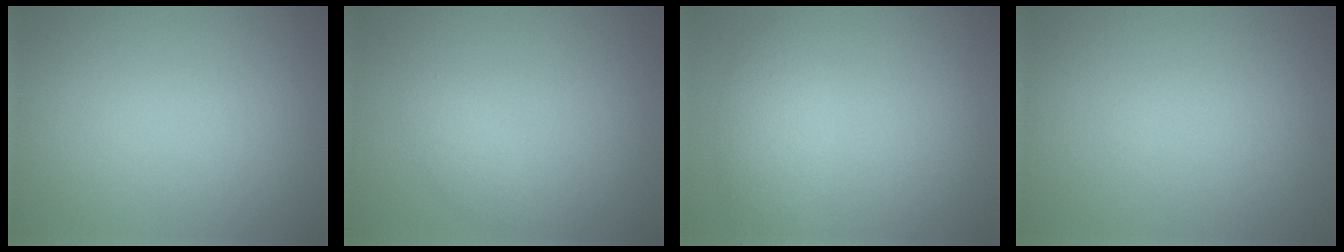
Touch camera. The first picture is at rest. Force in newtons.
{"total": 1.2, "press": 1.2, "slide": 0.0}
{"total": 2.7, "press": 2.7, "slide": 0.2}
{"total": 0.0}